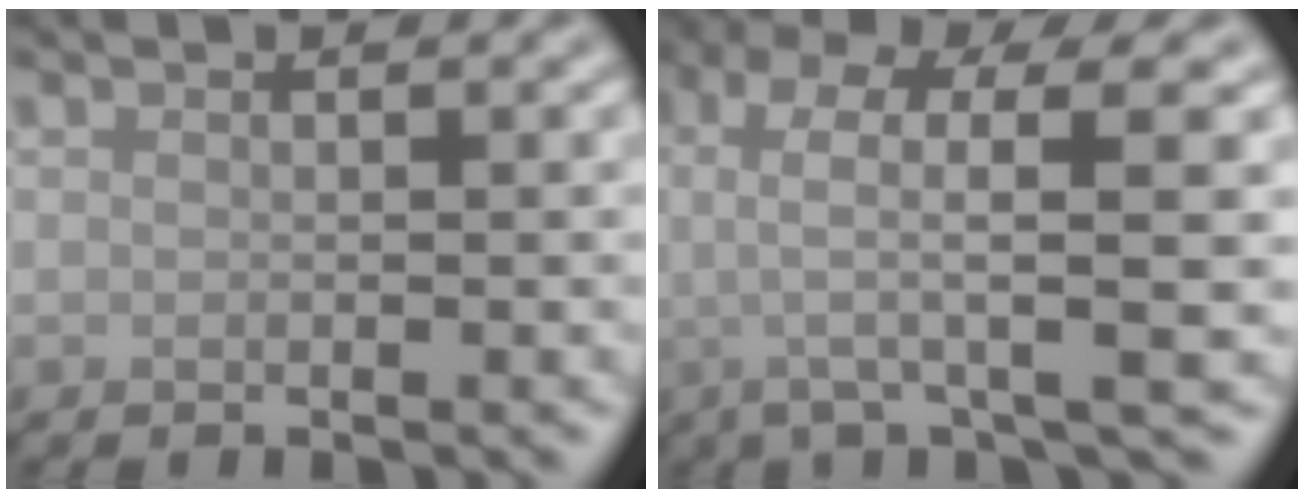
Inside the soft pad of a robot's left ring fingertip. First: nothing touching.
{"total": 6.3, "force": [0.7, 1.3, 6.1], "torque": [-0.100, 0.011, 0.002]}